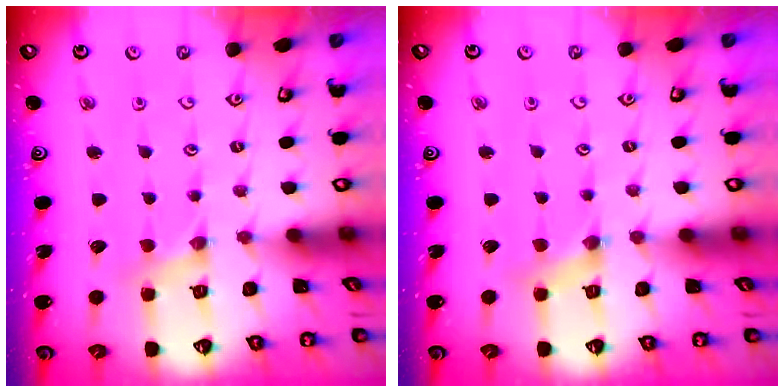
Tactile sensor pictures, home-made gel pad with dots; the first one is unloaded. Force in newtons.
{"total": 1.0, "press": 1.0, "slide": 0.3}